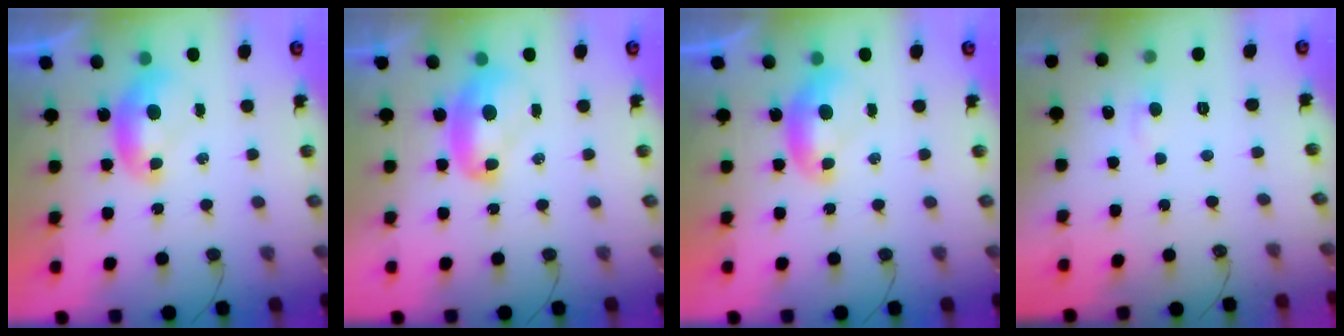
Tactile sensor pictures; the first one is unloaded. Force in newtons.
{"total": 2.4, "press": 2.4, "slide": 0.3}
{"total": 0.0}
{"total": 0.9, "press": 0.5, "slide": 0.8}